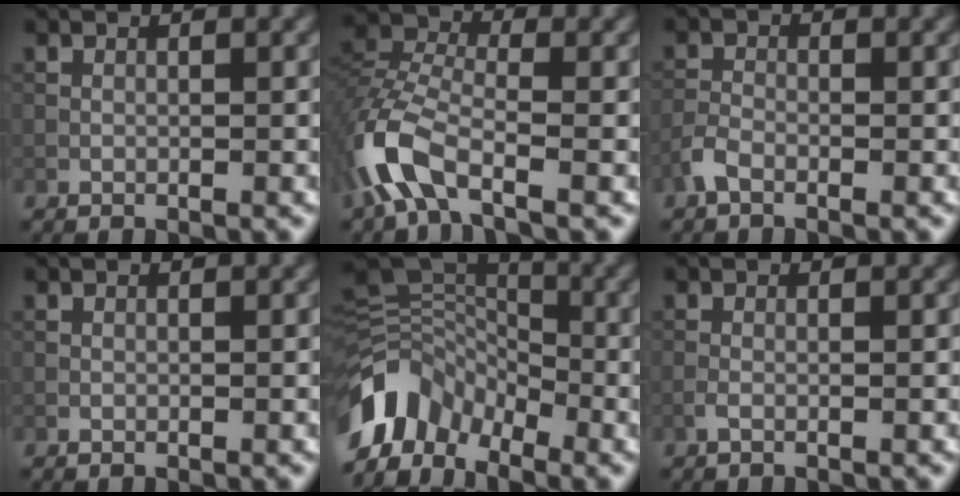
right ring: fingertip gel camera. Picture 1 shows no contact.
{"total": 7.1, "force": [-3.8, 3.3, 5.0], "torque": [-0.116, 0.001, -0.091]}
{"total": 1.8, "force": [-1.2, 0.8, 1.0], "torque": [-0.022, 0.002, -0.032]}
{"total": 0.0}
{"total": 8.8, "force": [-5.0, 5.6, 4.6], "torque": [-0.090, -0.007, -0.107]}
{"total": 0.7, "force": [-0.4, 0.2, 0.6], "torque": [-0.016, 0.000, -0.011]}